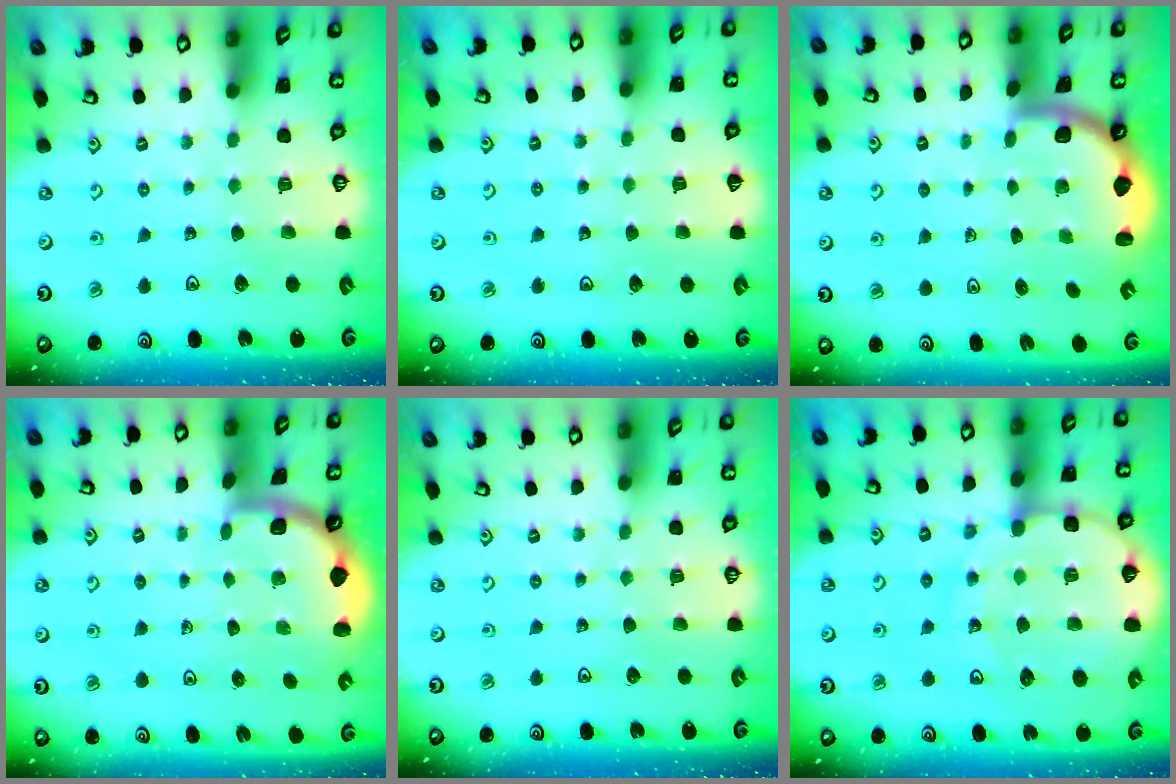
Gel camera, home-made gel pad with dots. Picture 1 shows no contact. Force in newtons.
{"total": 2.8, "press": 2.8, "slide": 0.3}
{"total": 1.6, "press": 1.6, "slide": 0.1}
{"total": 1.8, "press": 1.8, "slide": 0.1}
{"total": 0.0}
{"total": 16.0, "press": 15.7, "slide": 3.3}